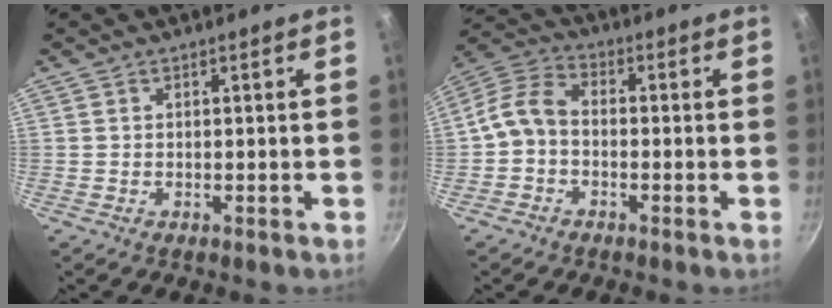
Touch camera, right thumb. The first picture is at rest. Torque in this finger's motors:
{"motor_torque": [-0.53, 0.36, -0.22, -0.25, 0.16]}